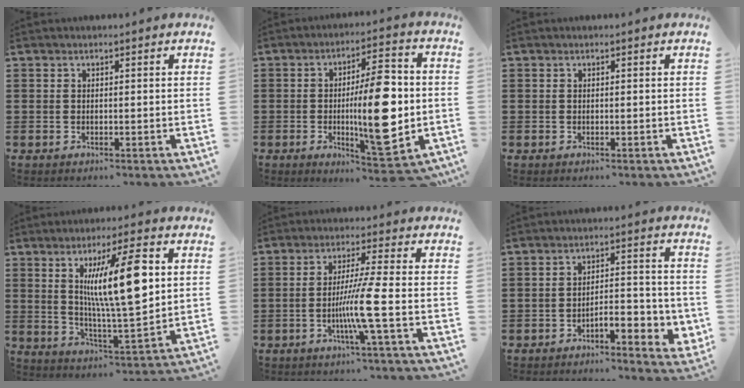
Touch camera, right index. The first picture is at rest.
{"total": 14.0, "force": [-1.6, 4.1, 13.2], "torque": [-0.207, -0.013, -0.030]}
{"total": 0.0}
{"total": 13.8, "force": [3.9, 2.8, 13.0], "torque": [-0.230, 0.005, 0.061]}
{"total": 7.5, "force": [-2.2, -1.0, 7.1], "torque": [-0.133, -0.019, -0.046]}
{"total": 4.5, "force": [-3.0, 1.3, 3.1], "torque": [-0.052, 0.010, -0.055]}